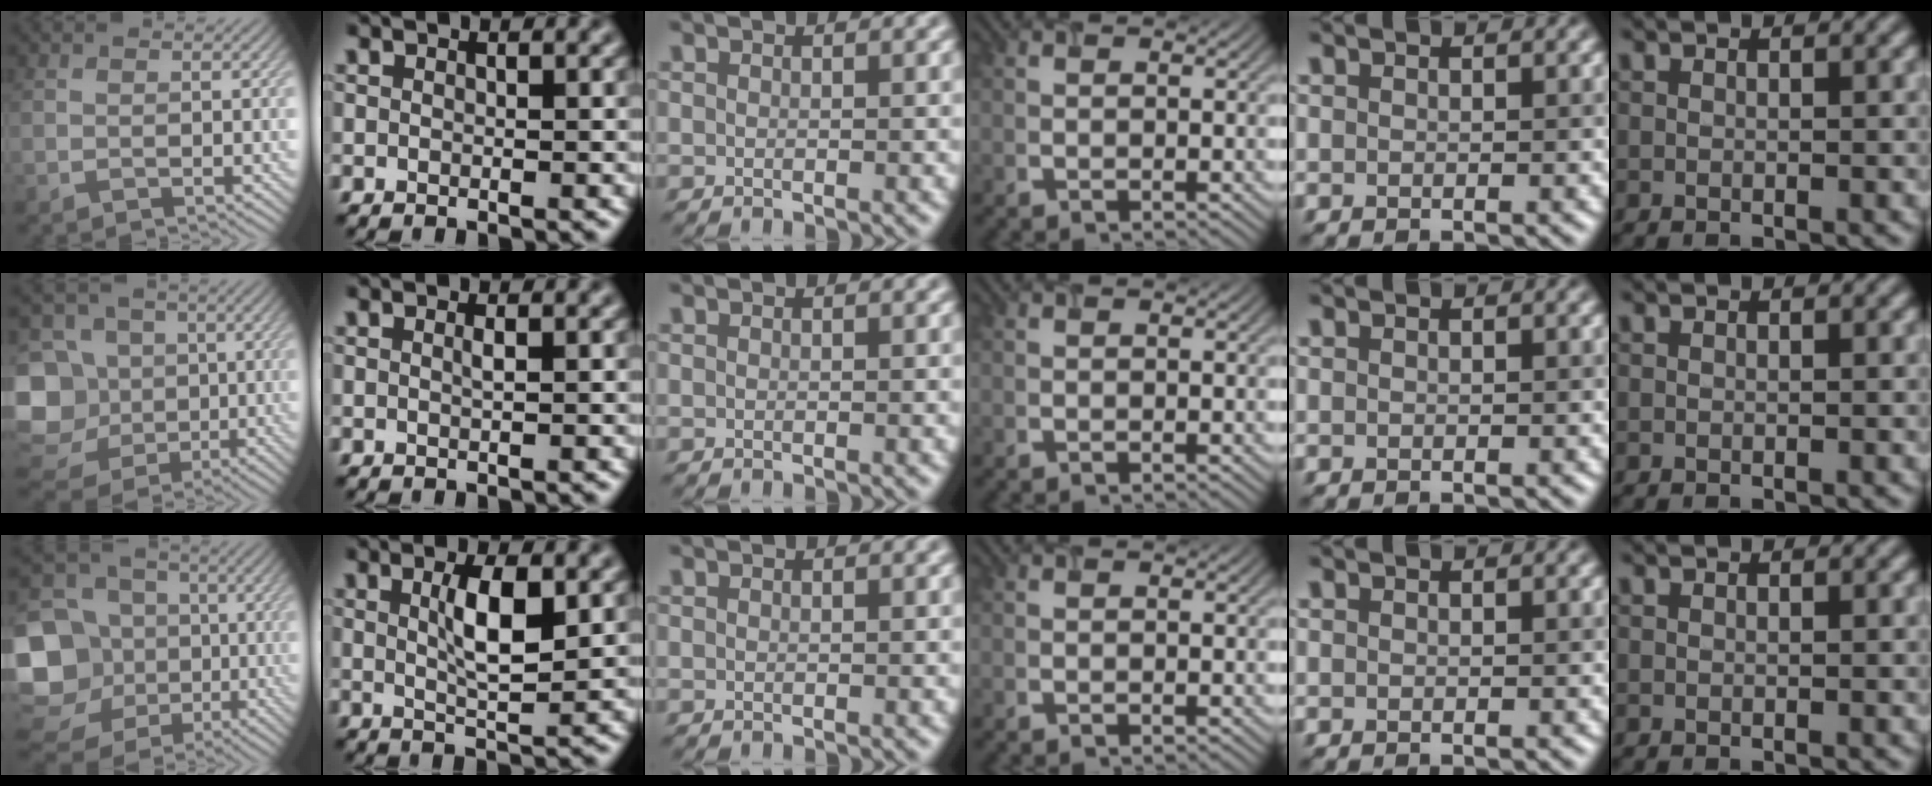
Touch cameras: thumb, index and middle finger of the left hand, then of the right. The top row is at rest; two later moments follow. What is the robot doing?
{"motion": "close", "object": "airpods case & airpods"}